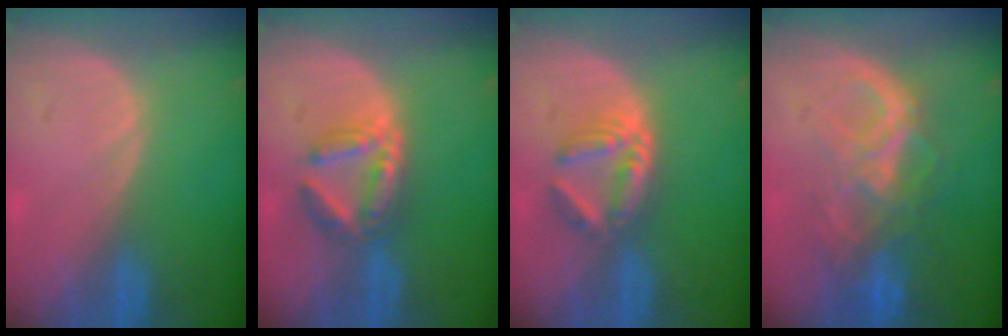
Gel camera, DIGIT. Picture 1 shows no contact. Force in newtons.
{"total": 5.9, "press": 5.6, "slide": 1.7}
{"total": 6.0, "press": 5.2, "slide": 3.1}
{"total": 8.7, "press": 7.5, "slide": 4.3}